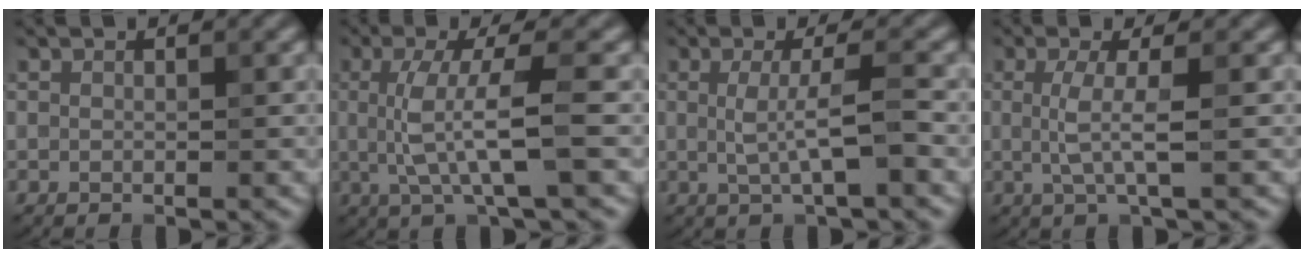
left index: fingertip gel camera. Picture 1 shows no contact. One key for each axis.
{"total": 5.6, "fx": 0.0, "fy": 1.1, "fz": 5.5, "tx": -0.115, "ty": -0.003, "tz": 0.002}
{"total": 3.3, "fx": -0.1, "fy": 0.5, "fz": 3.2, "tx": -0.064, "ty": -0.004, "tz": -0.002}
{"total": 3.1, "fx": 0.1, "fy": 0.6, "fz": 3.0, "tx": -0.064, "ty": -0.001, "tz": -0.002}